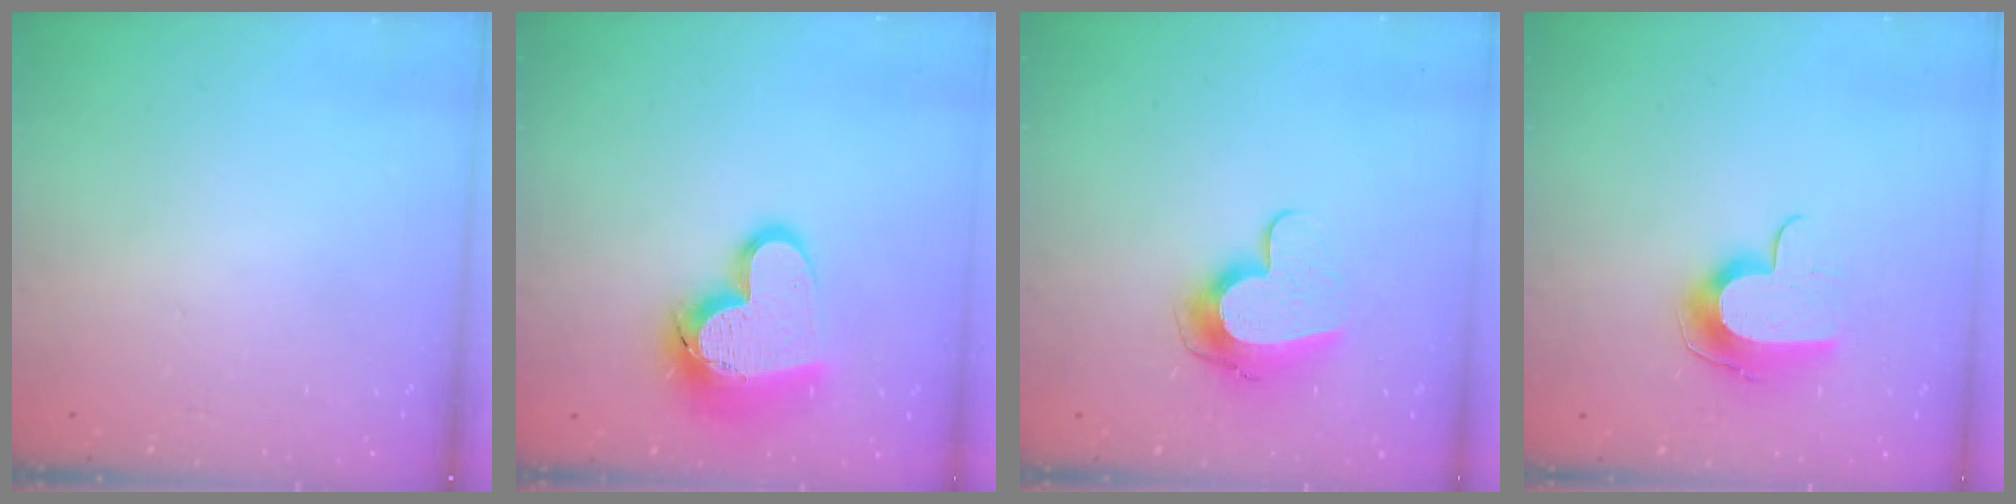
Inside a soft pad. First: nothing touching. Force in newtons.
{"total": 17.0, "press": 16.9, "slide": 1.7}
{"total": 11.0, "press": 11.0, "slide": 0.7}
{"total": 10.3, "press": 10.2, "slide": 1.0}